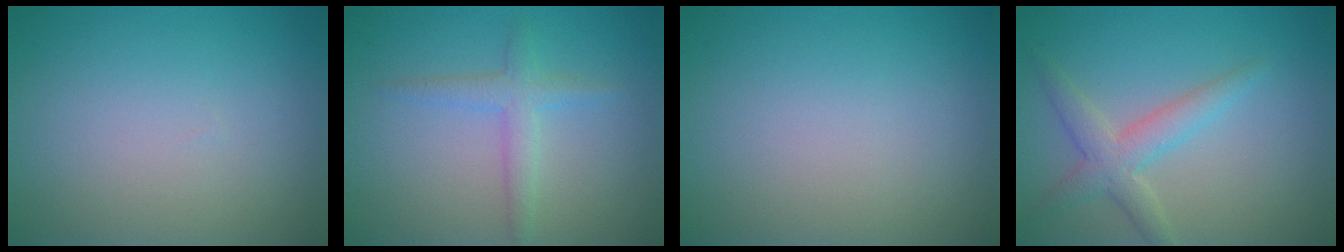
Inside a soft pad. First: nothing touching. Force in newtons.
{"total": 2.2, "press": 2.2, "slide": 0.0}
{"total": 0.0}
{"total": 3.1, "press": 3.1, "slide": 0.4}